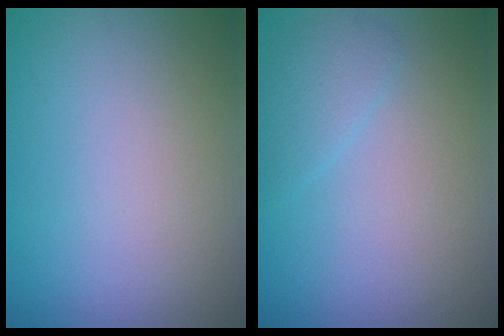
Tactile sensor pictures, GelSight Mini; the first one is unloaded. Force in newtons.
{"total": 1.6, "press": 1.6, "slide": 0.0}